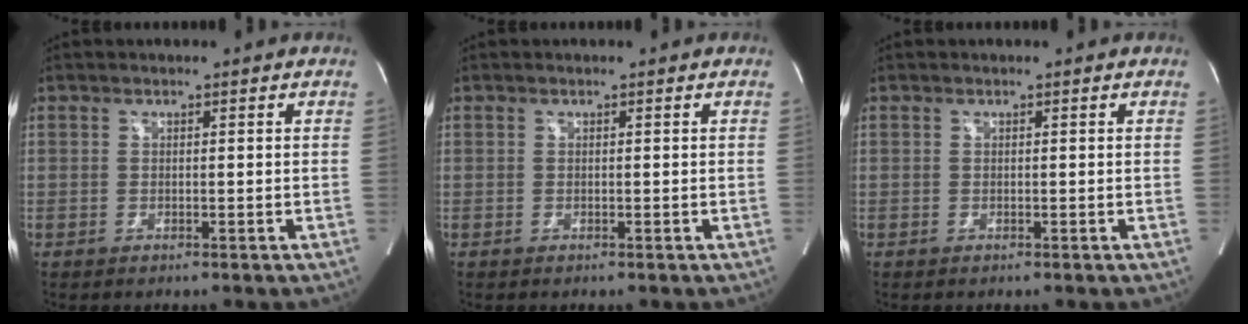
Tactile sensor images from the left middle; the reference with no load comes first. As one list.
[{"total": 0.0}, {"total": 0.0}]